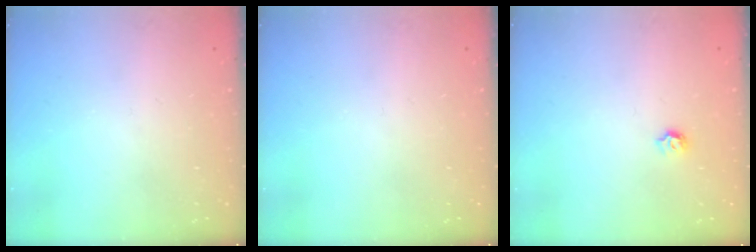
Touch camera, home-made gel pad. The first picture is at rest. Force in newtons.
{"total": 0.0}
{"total": 4.7, "press": 4.6, "slide": 0.5}